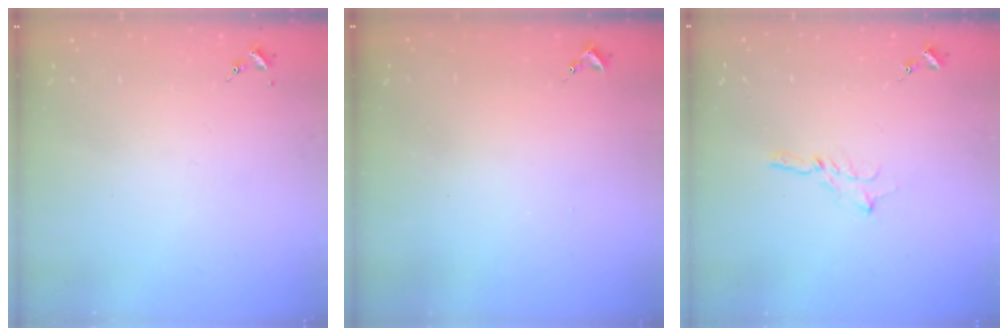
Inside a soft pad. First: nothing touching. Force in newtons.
{"total": 0.7, "press": 0.7, "slide": 0.1}
{"total": 3.0, "press": 3.0, "slide": 0.1}